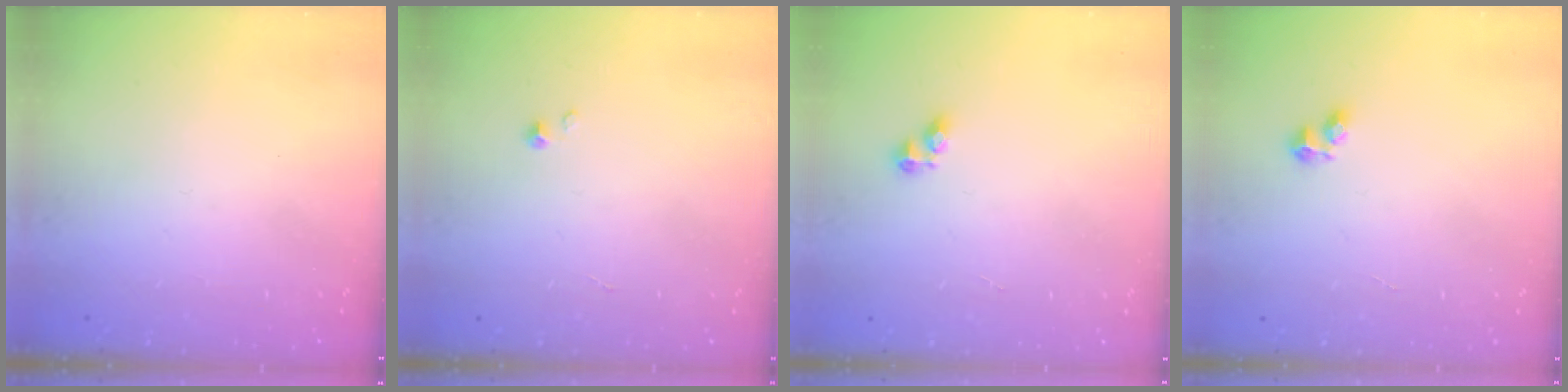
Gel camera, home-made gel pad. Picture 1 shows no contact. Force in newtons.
{"total": 0.0}
{"total": 3.5, "press": 3.5, "slide": 0.4}
{"total": 3.8, "press": 3.8, "slide": 0.7}